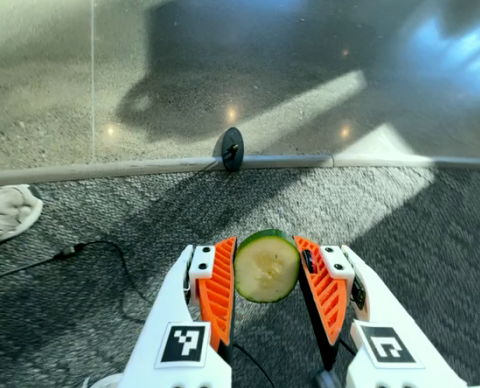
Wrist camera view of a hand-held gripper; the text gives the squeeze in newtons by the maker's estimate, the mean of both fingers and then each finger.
{"total": 10.4, "left": 10.7, "right": 10.1}